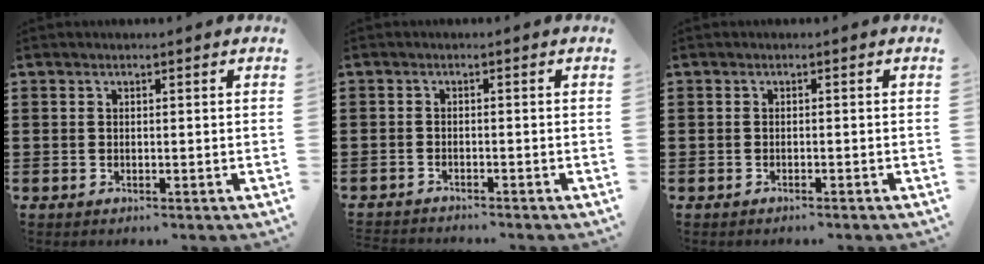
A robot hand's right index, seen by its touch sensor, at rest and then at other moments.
{"total": 1.2, "force": [-1.2, 0.0, -0.2], "torque": [0.000, 0.004, -0.026]}
{"total": 0.5, "force": [-0.5, -0.1, 0.2], "torque": [-0.005, -0.002, -0.009]}